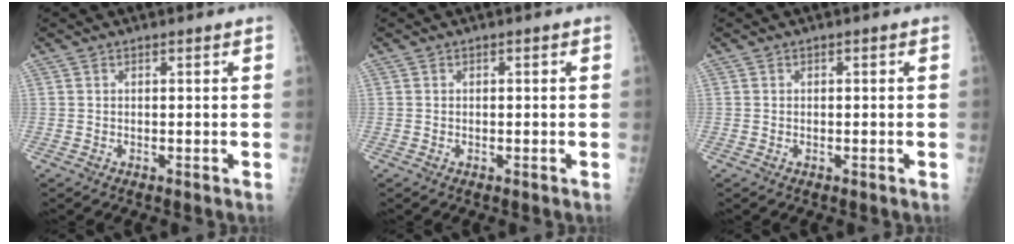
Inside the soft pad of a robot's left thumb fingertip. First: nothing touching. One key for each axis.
{"total": 0.0}
{"total": 0.0}